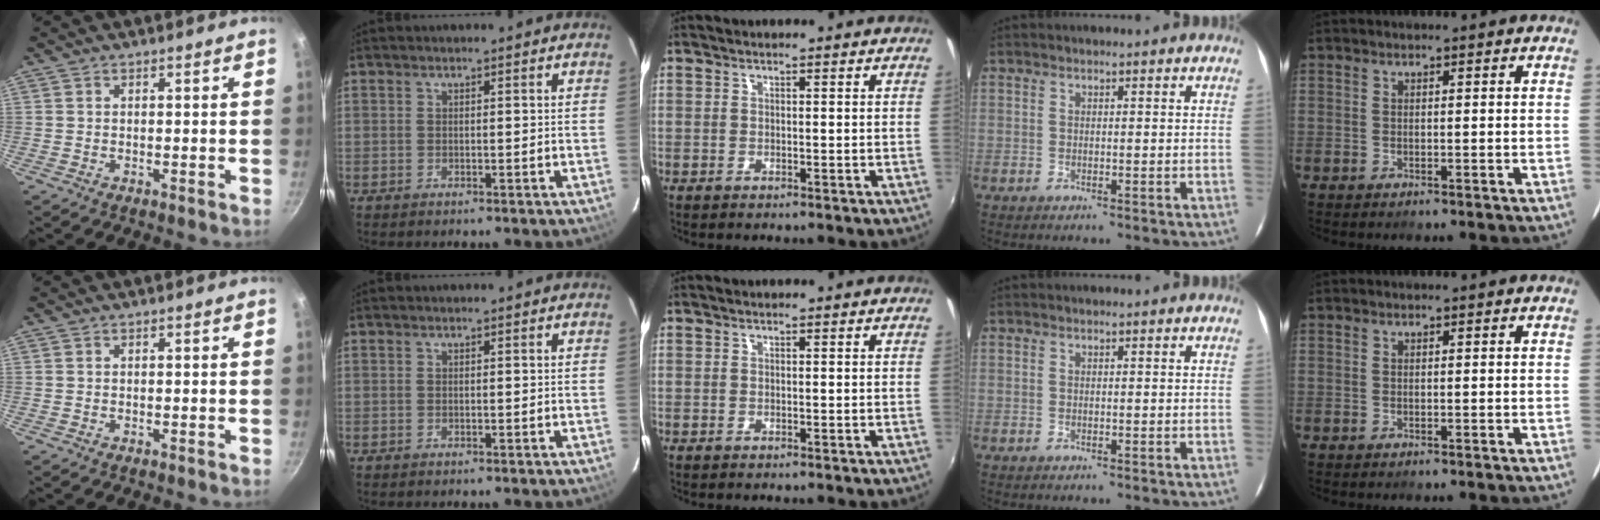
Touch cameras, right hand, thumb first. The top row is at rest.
{}